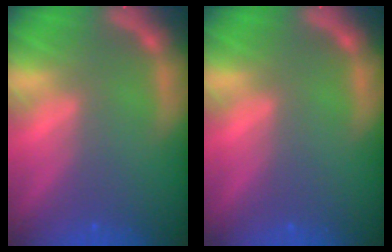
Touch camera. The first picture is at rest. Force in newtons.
{"total": 0.0}